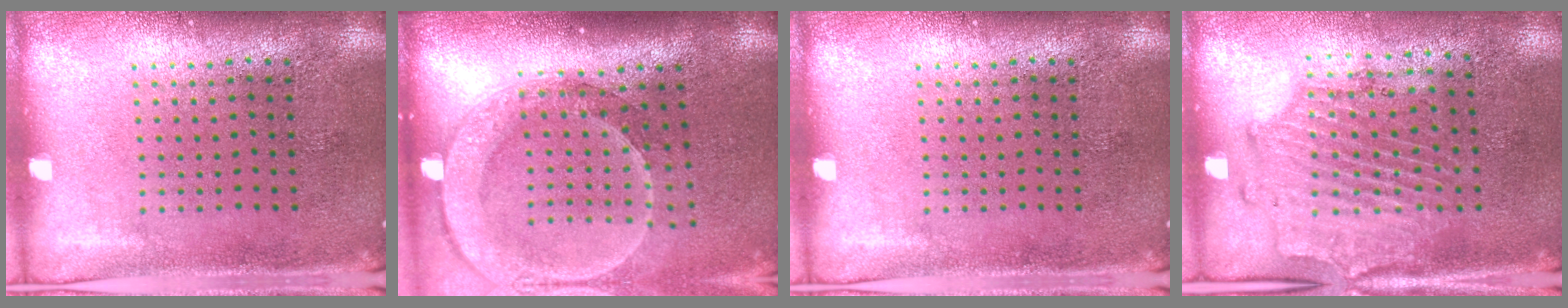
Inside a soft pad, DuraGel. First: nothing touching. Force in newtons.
{"total": 2.5, "press": 2.0, "slide": 1.5}
{"total": 0.0}
{"total": 1.7, "press": 1.4, "slide": 0.9}